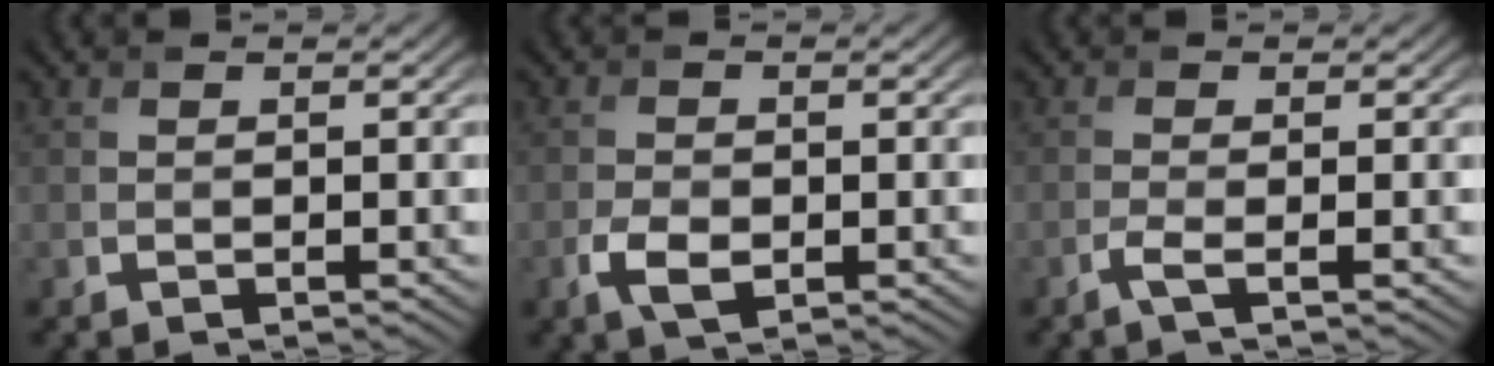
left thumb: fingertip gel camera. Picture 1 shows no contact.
{"total": 3.3, "force": [-1.3, 2.0, 2.4], "torque": [-0.054, -0.006, -0.026]}
{"total": 1.7, "force": [-0.8, 0.2, 1.5], "torque": [-0.032, 0.005, -0.026]}